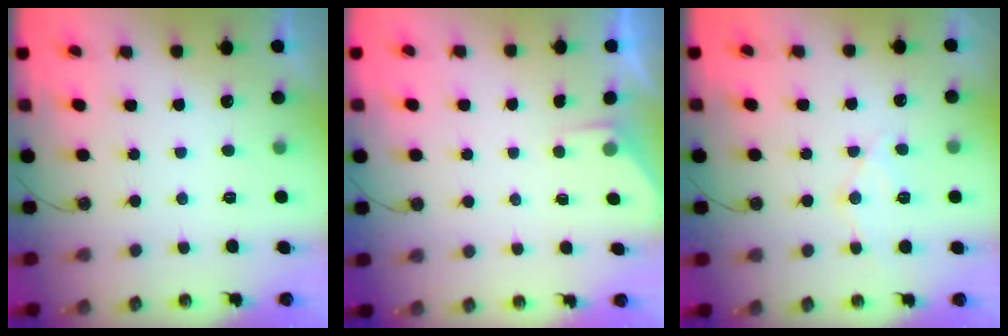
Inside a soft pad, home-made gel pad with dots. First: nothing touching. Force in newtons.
{"total": 1.4, "press": 1.3, "slide": 0.2}
{"total": 10.4, "press": 10.4, "slide": 0.8}